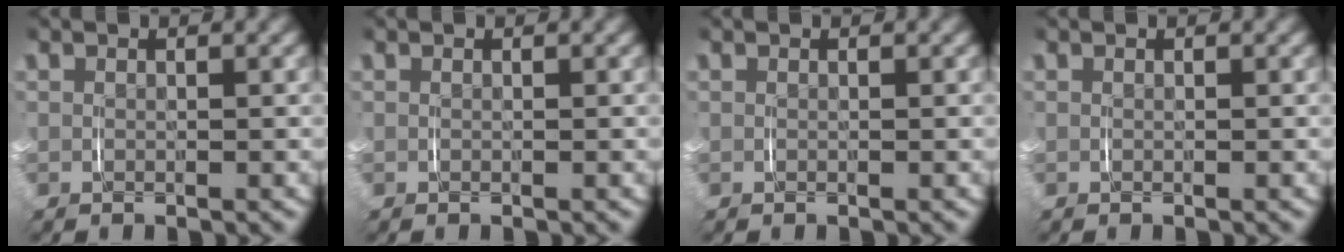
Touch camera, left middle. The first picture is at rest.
{"total": 0.0}
{"total": 0.0}
{"total": 0.0}